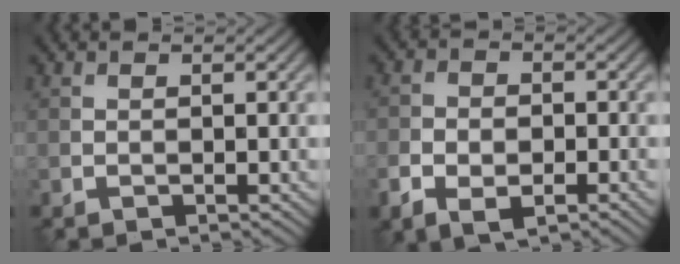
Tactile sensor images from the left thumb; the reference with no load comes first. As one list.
[{"total": 6.0, "force": [-2.8, 3.3, 4.2], "torque": [-0.075, -0.011, -0.048]}]